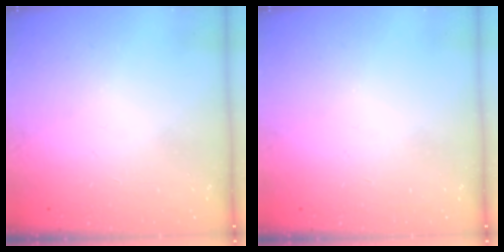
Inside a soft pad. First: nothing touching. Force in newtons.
{"total": 0.0}